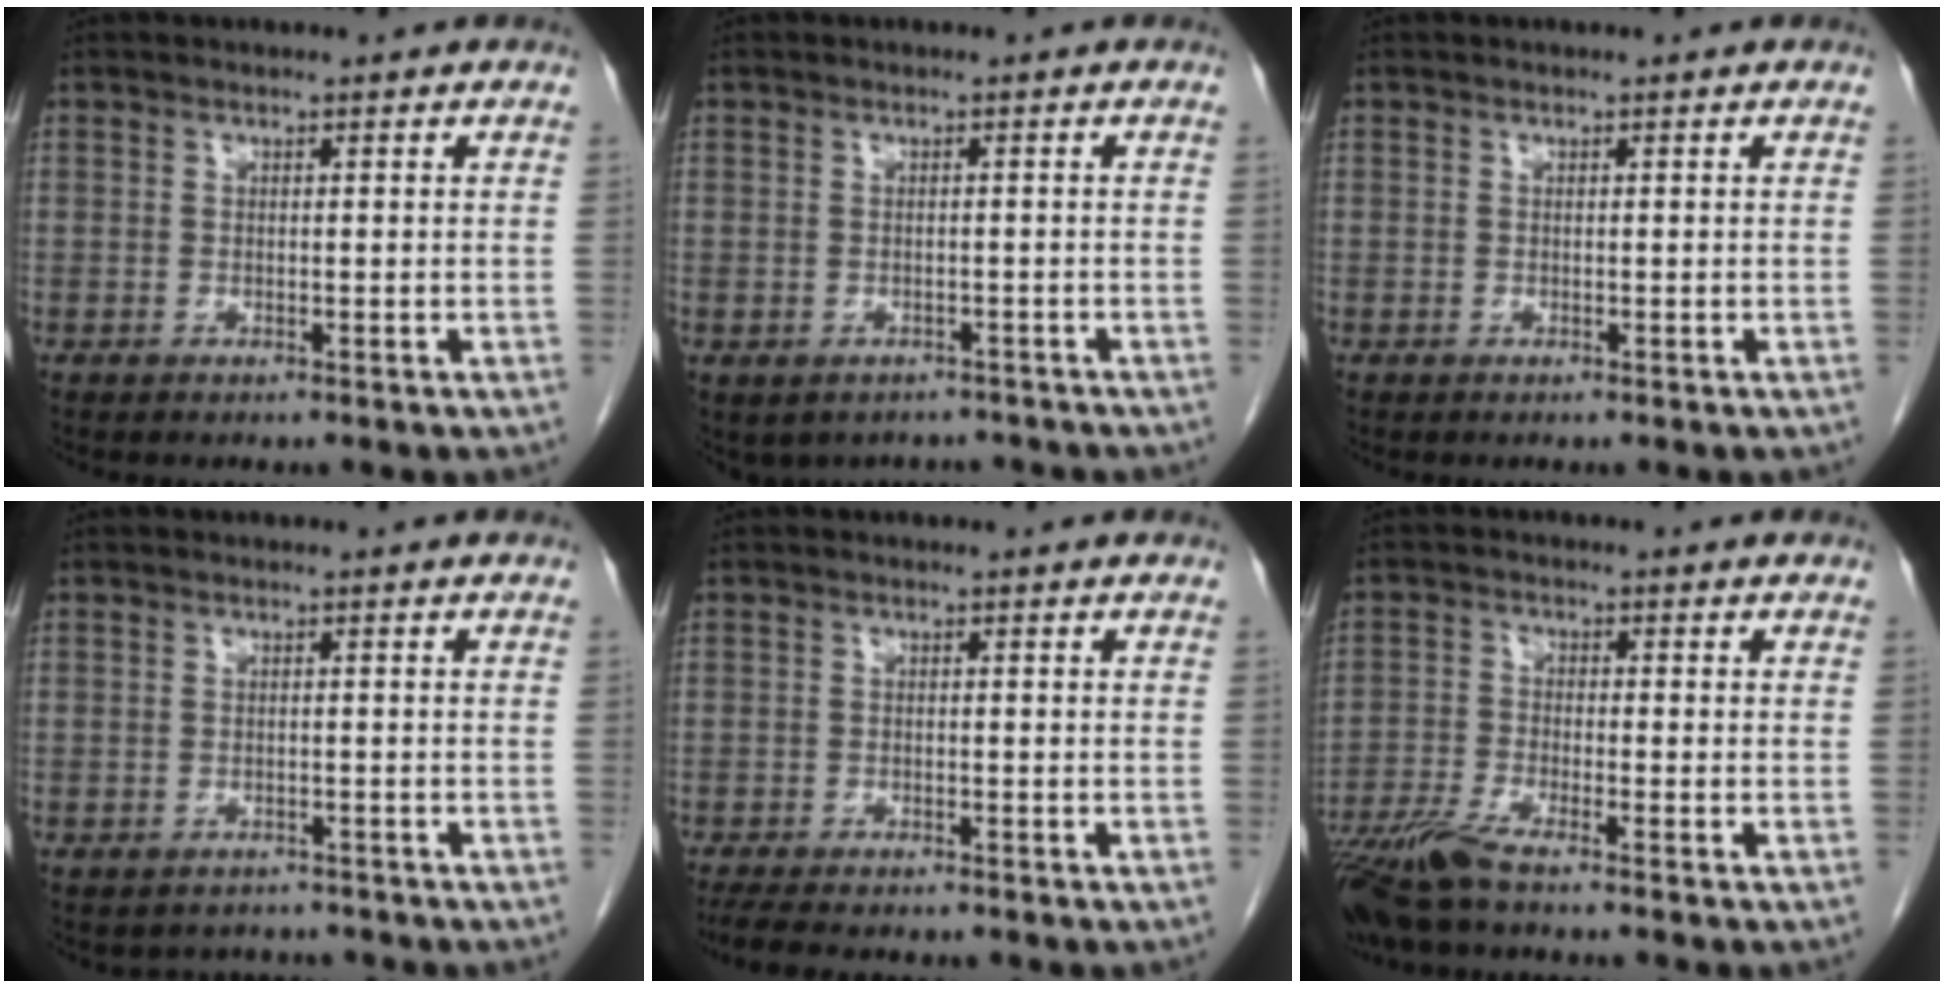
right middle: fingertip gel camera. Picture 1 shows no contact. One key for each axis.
{"total": 6.9, "fx": -5.5, "fy": 3.9, "fz": 1.3, "tx": -0.014, "ty": 0.011, "tz": -0.063}
{"total": 0.0}
{"total": 2.9, "fx": -2.6, "fy": 1.4, "fz": -0.3, "tx": -0.001, "ty": 0.006, "tz": -0.037}
{"total": 6.3, "fx": -5.4, "fy": 1.2, "fz": 3.0, "tx": -0.048, "ty": -0.014, "tz": -0.084}
{"total": 6.4, "fx": -5.2, "fy": 0.0, "fz": 3.8, "tx": -0.081, "ty": -0.021, "tz": -0.102}